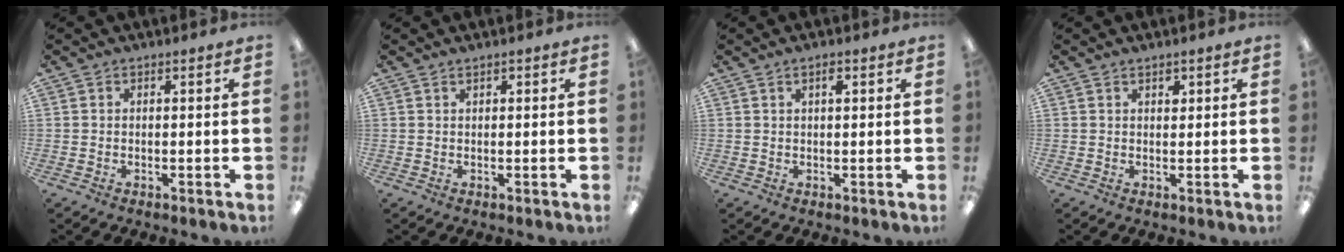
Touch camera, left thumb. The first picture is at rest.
{"total": 0.7, "force": [0.5, 0.3, 0.3], "torque": [-0.007, 0.001, 0.010]}
{"total": 1.6, "force": [0.9, 0.5, 1.3], "torque": [-0.019, 0.000, 0.013]}
{"total": 1.4, "force": [1.0, 0.7, 0.6], "torque": [-0.006, -0.002, 0.017]}